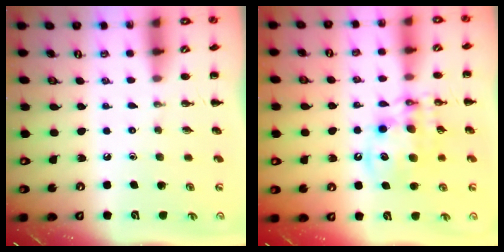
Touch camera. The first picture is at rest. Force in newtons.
{"total": 12.3, "press": 11.9, "slide": 3.0}